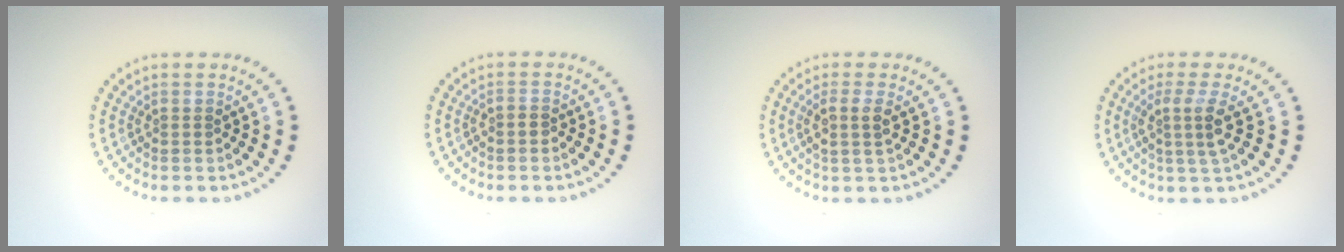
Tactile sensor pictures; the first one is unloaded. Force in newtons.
{"total": 0.7, "press": 0.3, "slide": 0.6}
{"total": 2.0, "press": 1.8, "slide": 1.0}
{"total": 2.5, "press": 1.9, "slide": 1.7}